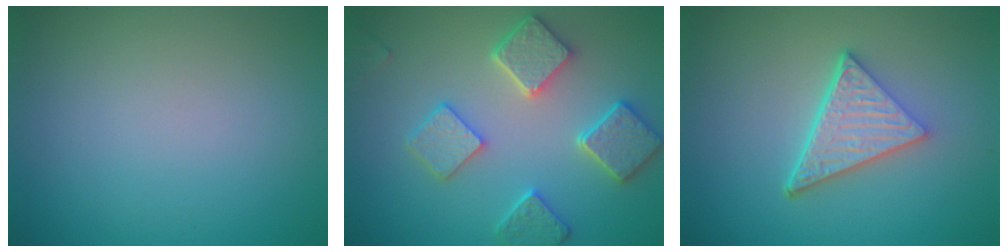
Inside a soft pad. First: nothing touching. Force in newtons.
{"total": 4.8, "press": 4.5, "slide": 1.6}
{"total": 5.3, "press": 3.7, "slide": 3.8}